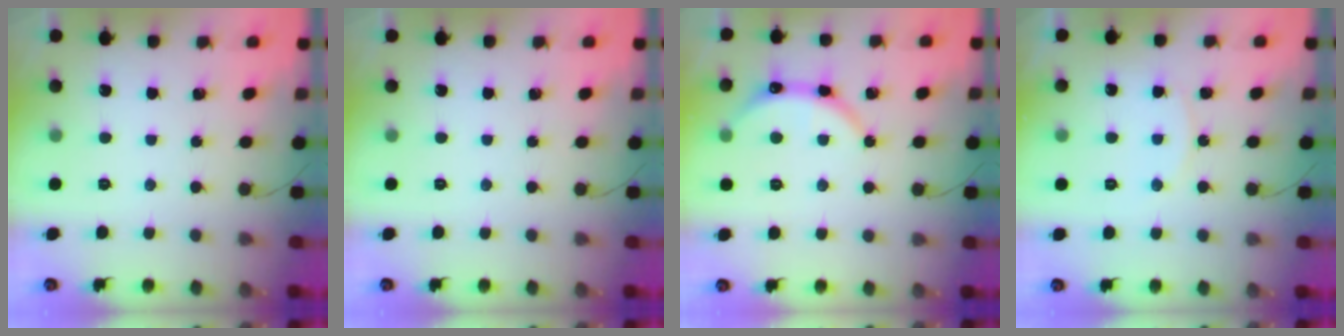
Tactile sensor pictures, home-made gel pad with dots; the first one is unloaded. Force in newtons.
{"total": 0.0}
{"total": 5.2, "press": 5.0, "slide": 1.3}
{"total": 6.4, "press": 6.4, "slide": 0.7}